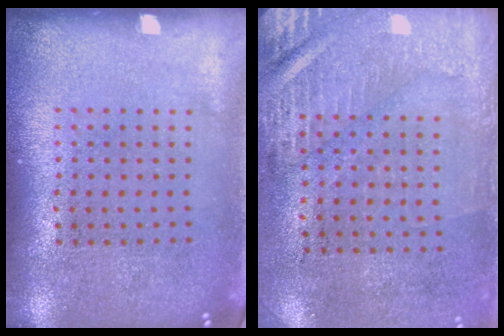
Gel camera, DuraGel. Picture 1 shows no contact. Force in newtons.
{"total": 3.0, "press": 2.5, "slide": 1.6}